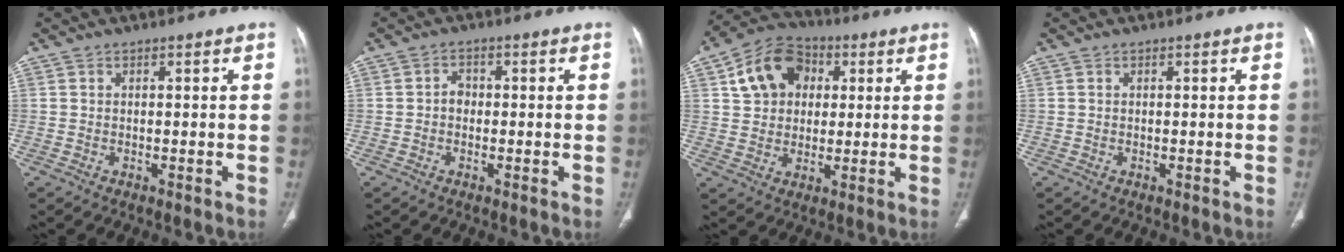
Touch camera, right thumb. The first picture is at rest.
{"total": 2.0, "force": [-0.3, 1.7, 1.1], "torque": [-0.001, 0.009, -0.011]}
{"total": 12.7, "force": [3.7, 9.8, 7.1], "torque": [-0.095, 0.007, 0.055]}
{"total": 0.0}